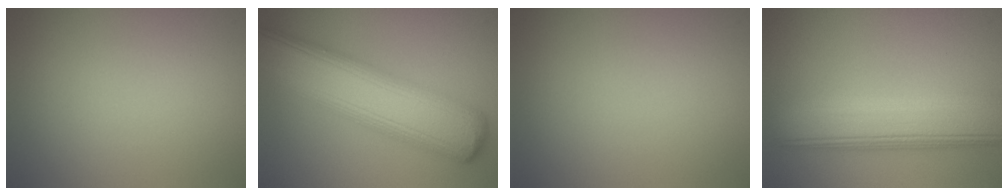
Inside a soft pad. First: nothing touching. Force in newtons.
{"total": 10.2, "press": 10.2, "slide": 0.3}
{"total": 0.0}
{"total": 8.6, "press": 8.6, "slide": 0.4}